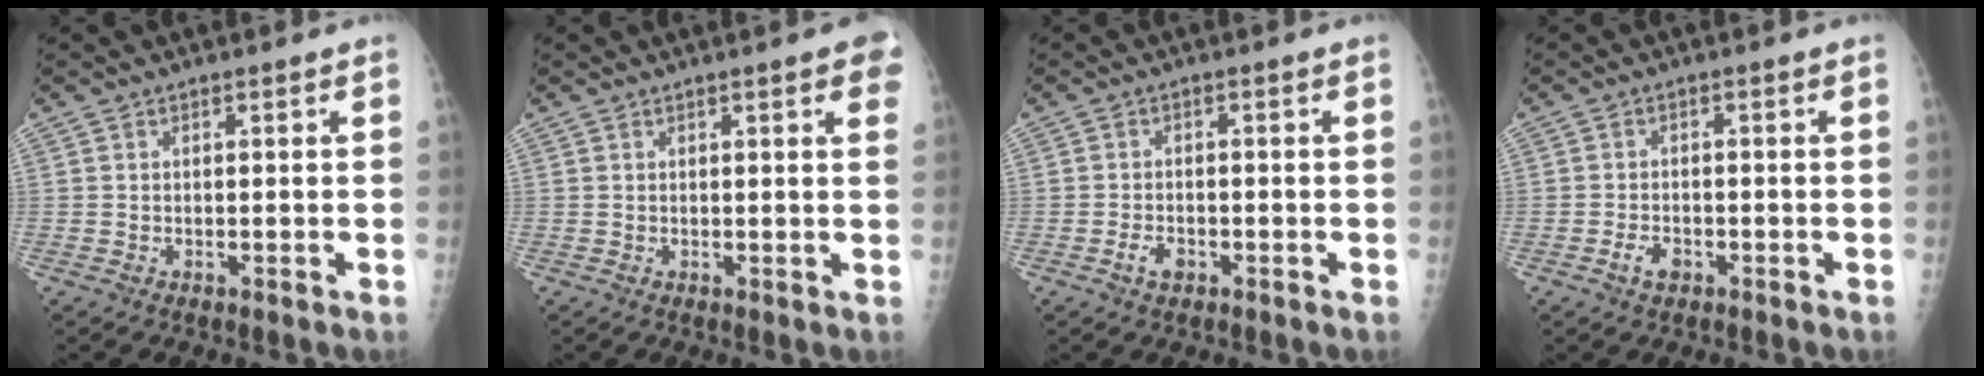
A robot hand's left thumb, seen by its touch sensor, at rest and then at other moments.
{"total": 4.8, "force": [2.6, 1.0, 3.9], "torque": [-0.030, 0.002, 0.025]}
{"total": 2.6, "force": [-1.3, 1.6, 1.6], "torque": [-0.025, 0.006, -0.021]}
{"total": 2.7, "force": [-1.4, 1.7, 1.6], "torque": [-0.026, 0.007, -0.022]}